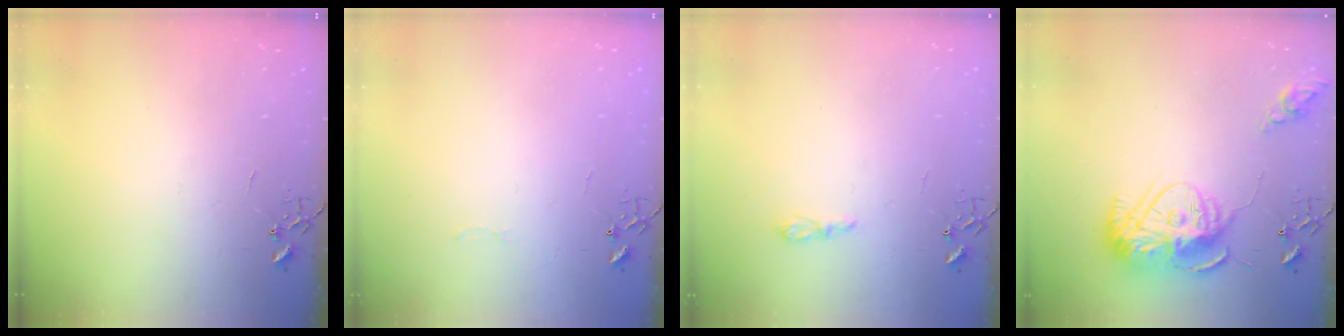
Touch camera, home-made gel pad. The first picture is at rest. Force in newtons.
{"total": 2.5, "press": 2.5, "slide": 0.4}
{"total": 6.3, "press": 6.2, "slide": 0.8}
{"total": 16.0, "press": 16.0, "slide": 1.5}